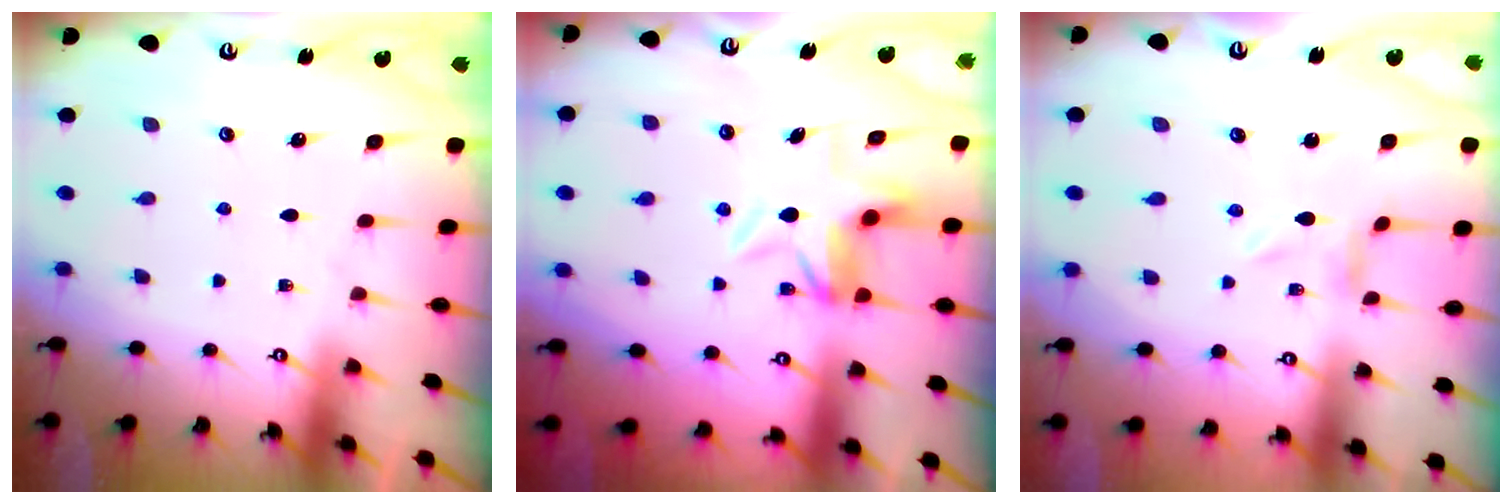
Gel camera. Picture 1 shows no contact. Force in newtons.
{"total": 5.4, "press": 5.3, "slide": 0.5}
{"total": 0.0}